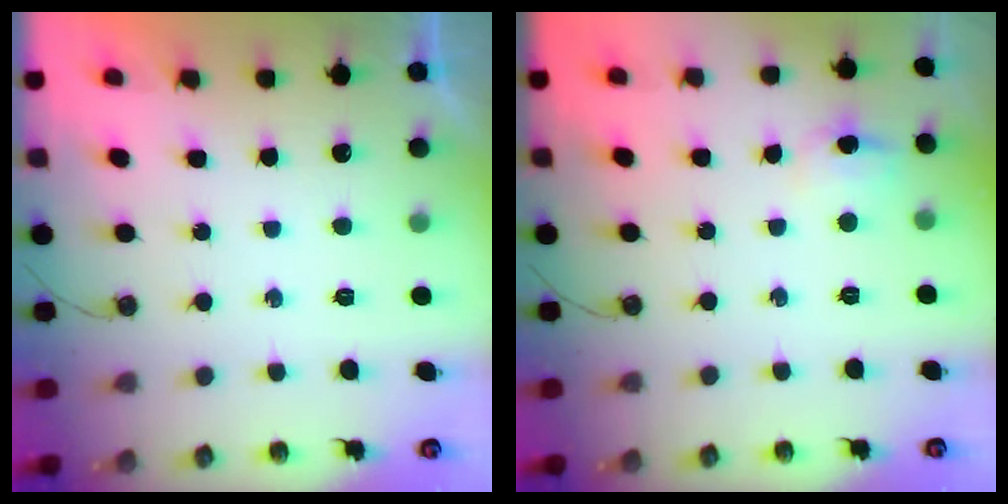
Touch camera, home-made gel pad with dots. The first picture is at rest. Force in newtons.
{"total": 13.9, "press": 5.5, "slide": 12.8}